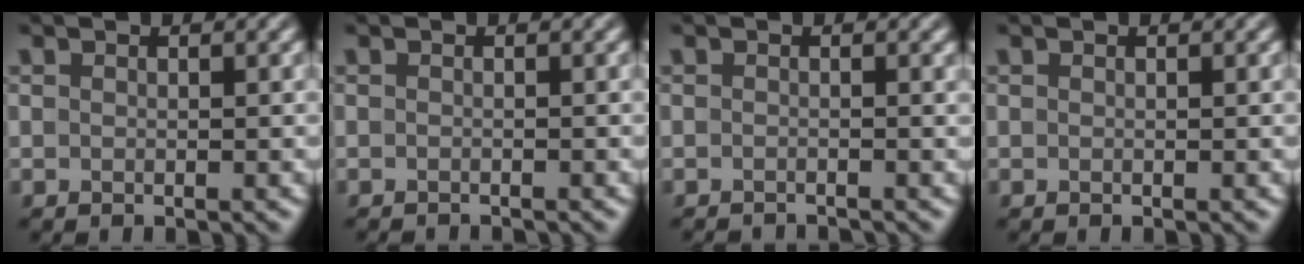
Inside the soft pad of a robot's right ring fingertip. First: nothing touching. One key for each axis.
{"total": 1.3, "fx": -1.2, "fy": 0.2, "fz": 0.3, "tx": 0.006, "ty": -0.004, "tz": -0.019}
{"total": 1.7, "fx": -1.5, "fy": 0.3, "fz": 0.6, "tx": 0.006, "ty": -0.007, "tz": -0.026}
{"total": 0.0}